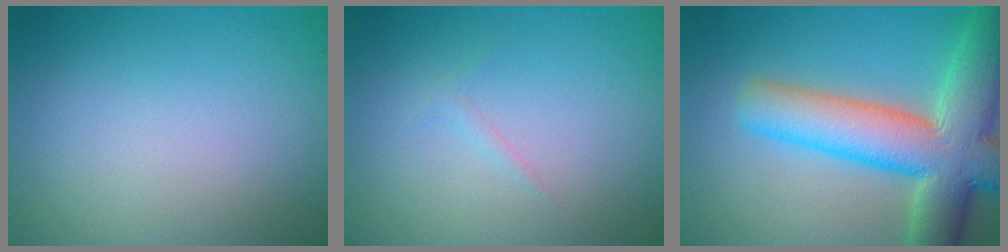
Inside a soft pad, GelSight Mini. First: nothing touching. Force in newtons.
{"total": 0.5, "press": 0.5, "slide": 0.1}
{"total": 10.7, "press": 10.7, "slide": 0.5}